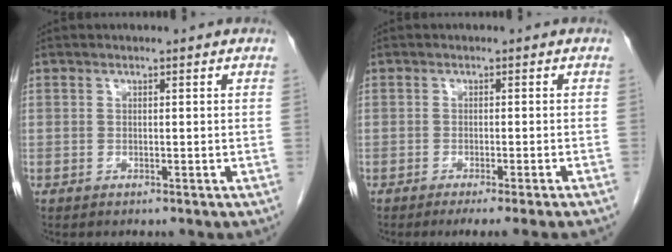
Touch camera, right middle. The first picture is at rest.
{"total": 5.7, "force": [-4.5, -1.1, 3.3], "torque": [-0.022, -0.007, -0.062]}